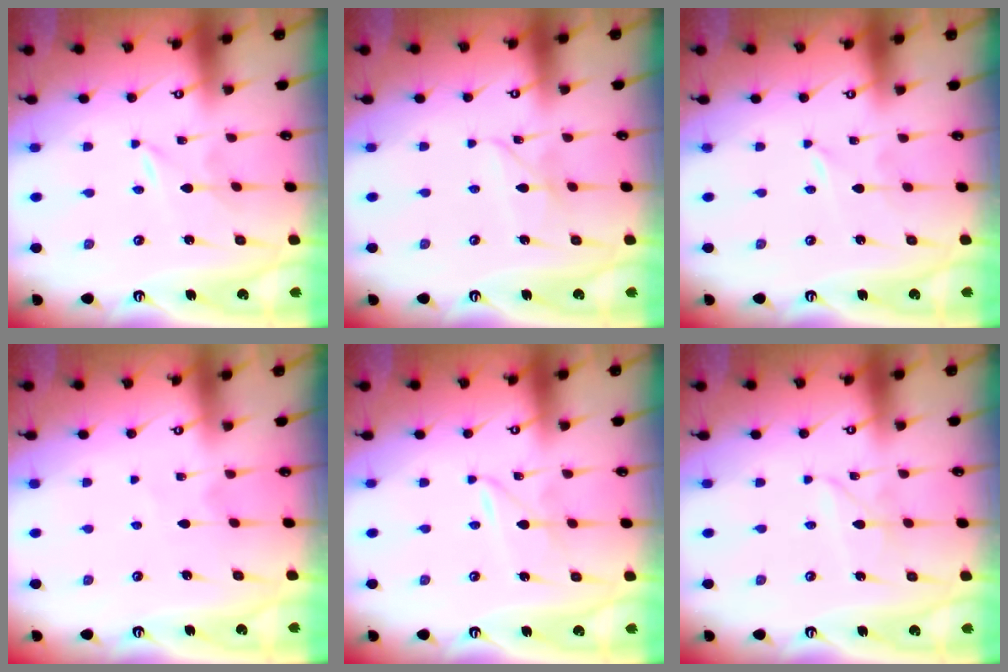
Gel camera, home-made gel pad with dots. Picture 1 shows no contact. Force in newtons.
{"total": 3.9, "press": 3.9, "slide": 0.3}
{"total": 0.0}
{"total": 2.8, "press": 2.7, "slide": 0.3}
{"total": 2.2, "press": 2.2, "slide": 0.1}
{"total": 3.3, "press": 3.3, "slide": 0.1}